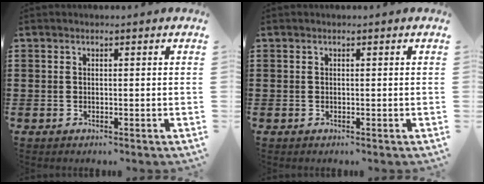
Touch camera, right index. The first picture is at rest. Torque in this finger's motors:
{"motor_torque": [0.00, 0.00, 0.00, 0.00]}